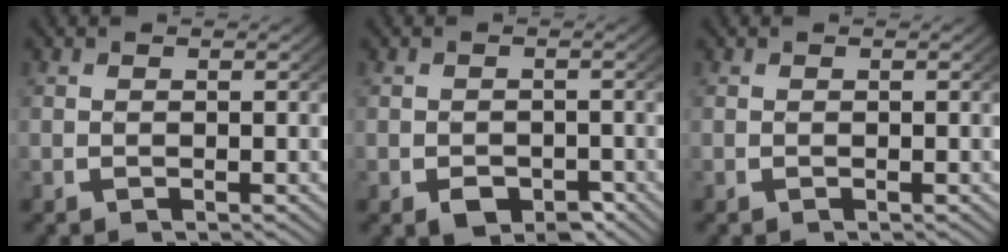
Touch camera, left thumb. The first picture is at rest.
{"total": 3.5, "force": [-1.8, 2.3, 1.9], "torque": [-0.026, -0.025, -0.022]}
{"total": 0.0}